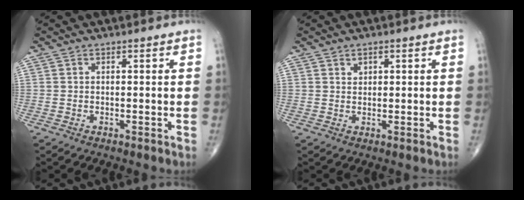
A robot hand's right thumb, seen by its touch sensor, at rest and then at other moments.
{"total": 1.4, "force": [0.8, 1.0, 0.6], "torque": [-0.001, -0.004, 0.011]}